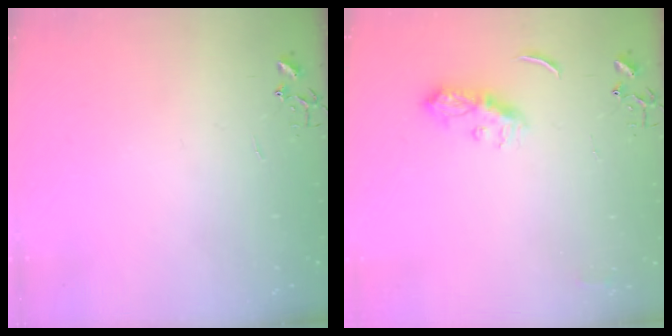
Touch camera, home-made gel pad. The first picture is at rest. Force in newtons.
{"total": 8.4, "press": 8.4, "slide": 0.2}